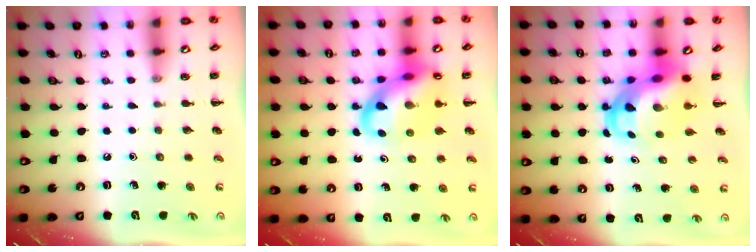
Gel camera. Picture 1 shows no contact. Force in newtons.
{"total": 15.9, "press": 15.5, "slide": 3.6}
{"total": 8.6, "press": 8.3, "slide": 2.3}